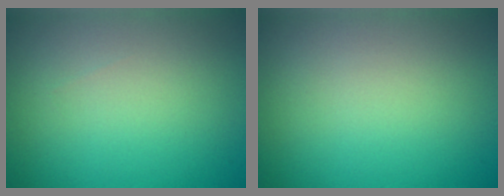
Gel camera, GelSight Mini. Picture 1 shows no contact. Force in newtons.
{"total": 0.0}